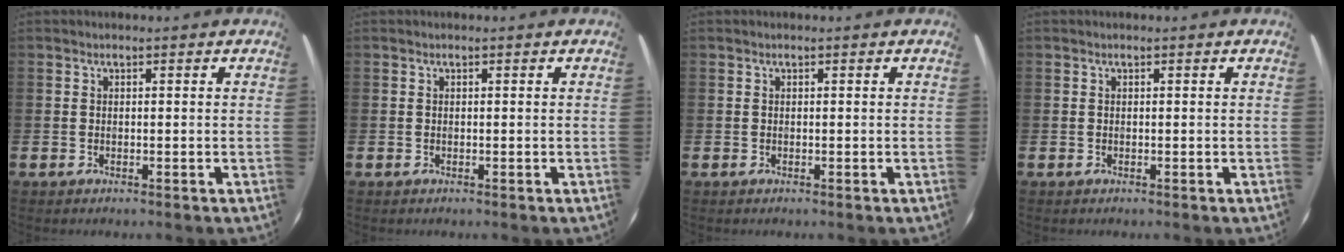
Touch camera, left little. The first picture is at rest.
{"total": 0.0}
{"total": 0.0}
{"total": 0.0}